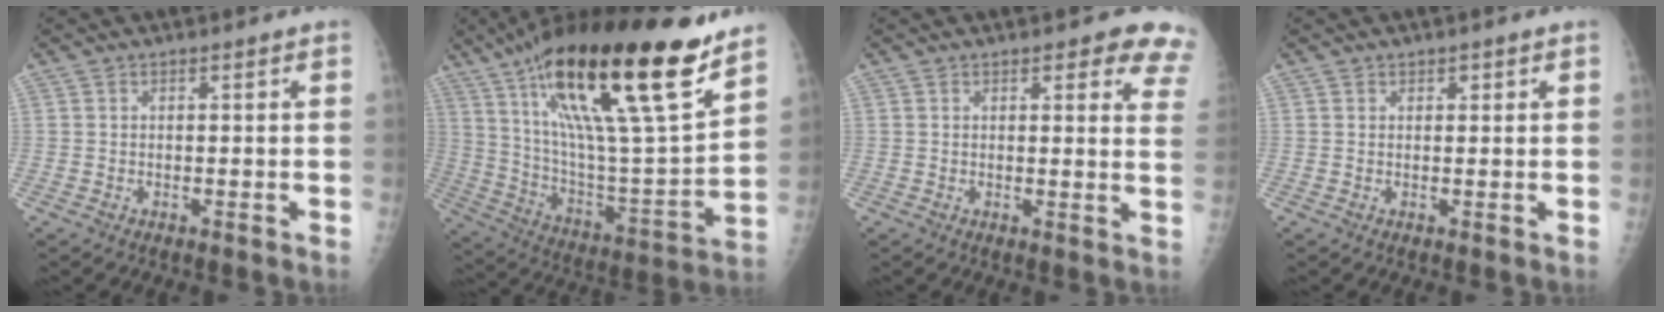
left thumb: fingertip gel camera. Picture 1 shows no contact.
{"total": 32.3, "force": [18.5, 7.4, 25.5], "torque": [-0.419, -0.047, 0.312]}
{"total": 8.9, "force": [6.3, 3.3, 5.3], "torque": [-0.017, -0.025, 0.051]}
{"total": 0.9, "force": [0.4, 0.8, 0.2], "torque": [0.015, 0.000, 0.001]}